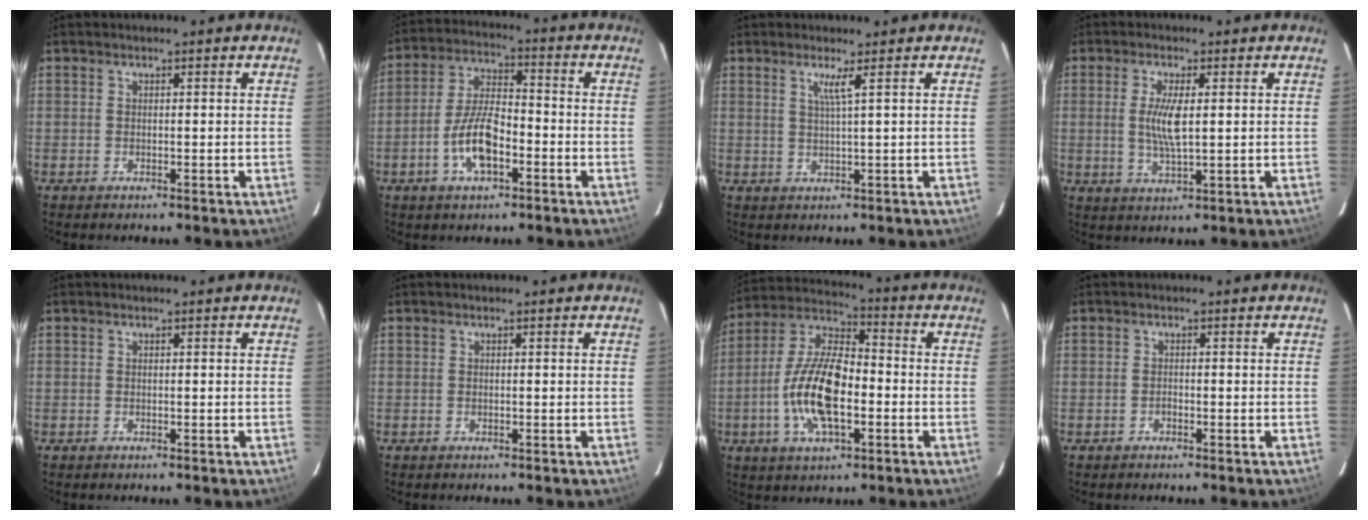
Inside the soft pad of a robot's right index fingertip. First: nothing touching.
{"total": 9.9, "force": [-4.0, 4.0, 8.2], "torque": [-0.168, 0.006, -0.071]}
{"total": 2.3, "force": [1.1, -0.8, 1.9], "torque": [-0.031, -0.007, 0.020]}
{"total": 5.8, "force": [0.7, 1.3, 5.6], "torque": [-0.112, -0.005, 0.012]}
{"total": 0.0}
{"total": 0.0}
{"total": 15.4, "force": [-3.6, 6.4, 13.5], "torque": [-0.277, 0.002, -0.071]}
{"total": 0.8, "force": [-0.5, 0.5, 0.2], "torque": [-0.004, 0.002, -0.010]}